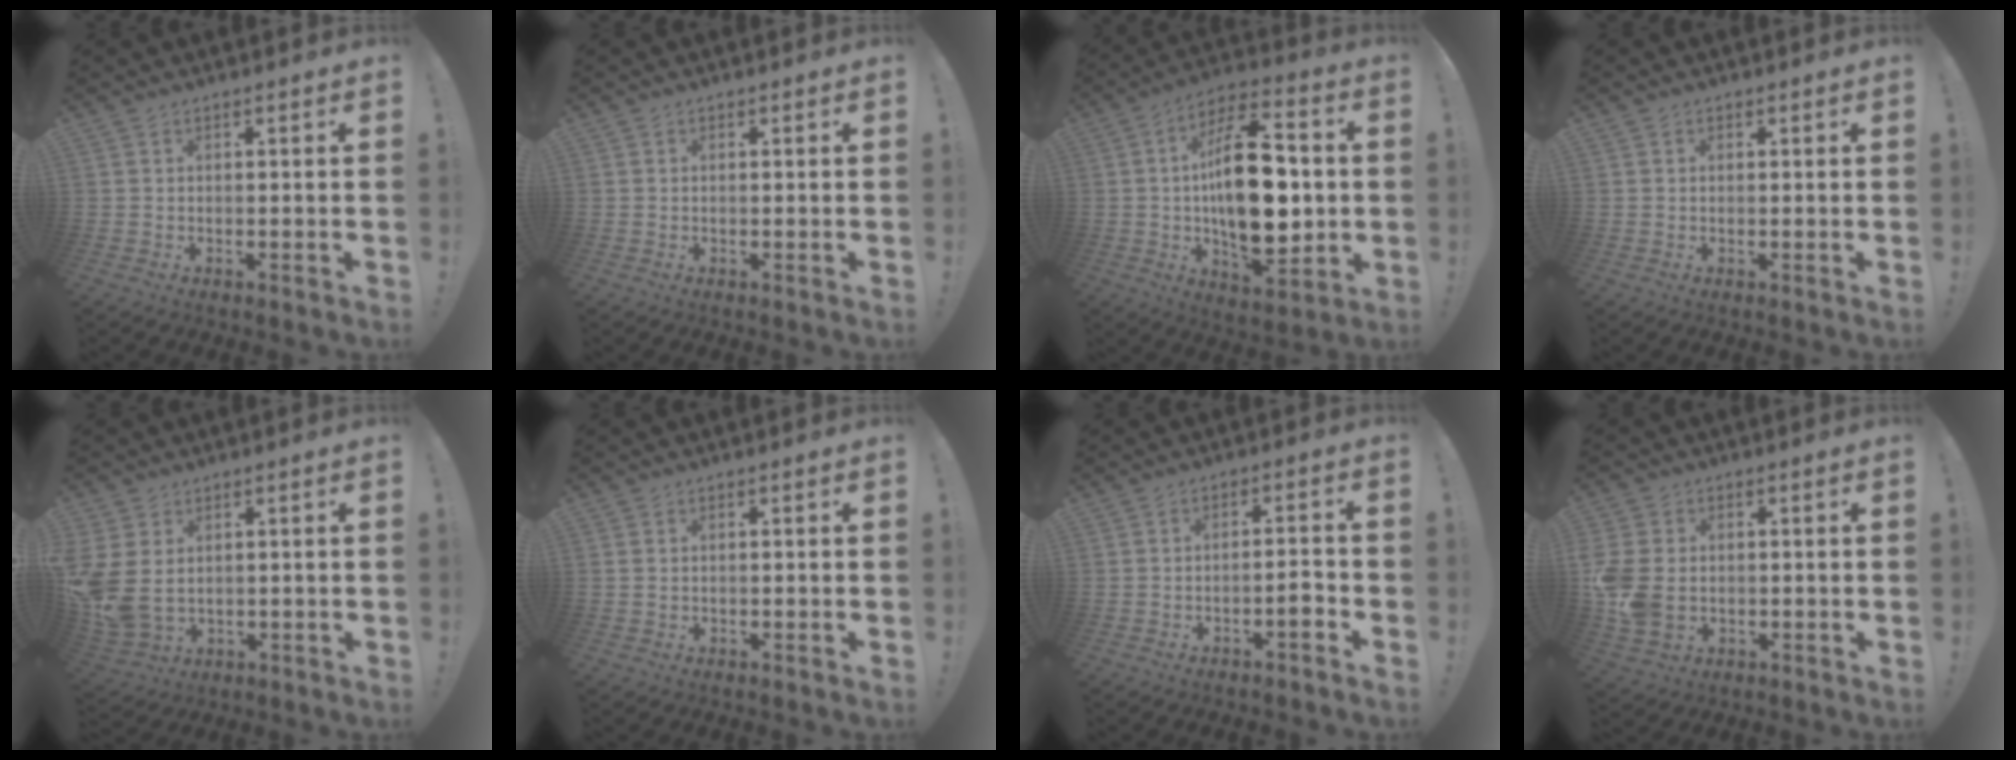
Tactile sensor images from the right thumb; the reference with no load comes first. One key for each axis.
{"total": 0.0}
{"total": 24.7, "fx": -0.4, "fy": 12.5, "fz": 21.3, "tx": -0.351, "ty": 0.005, "tz": -0.003}
{"total": 0.6, "fx": 0.3, "fy": 0.5, "fz": 0.0, "tx": 0.005, "ty": 0.000, "tz": 0.004}
{"total": 9.4, "fx": 1.2, "fy": 6.7, "fz": 6.4, "tx": -0.143, "ty": -0.015, "tz": 0.029}
{"total": 0.7, "fx": 0.3, "fy": 0.7, "fz": 0.2, "tx": -0.005, "ty": 0.003, "tz": 0.006}
{"total": 4.8, "fx": -2.8, "fy": 1.0, "fz": 3.8, "tx": -0.054, "ty": 0.008, "tz": -0.046}
{"total": 10.8, "fx": -0.6, "fy": 8.0, "fz": 7.2, "tx": -0.158, "ty": -0.001, "tz": -0.006}